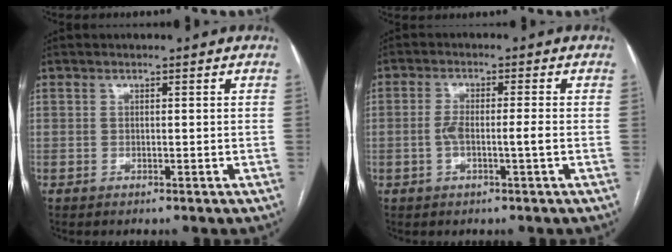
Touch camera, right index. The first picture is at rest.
{"total": 3.9, "force": [-0.9, 0.3, 3.8], "torque": [-0.076, 0.008, -0.015]}